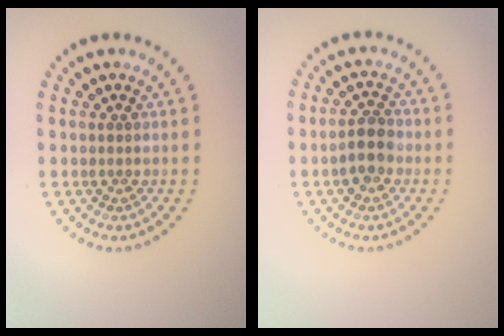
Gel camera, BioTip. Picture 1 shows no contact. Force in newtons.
{"total": 2.9, "press": 2.8, "slide": 0.9}